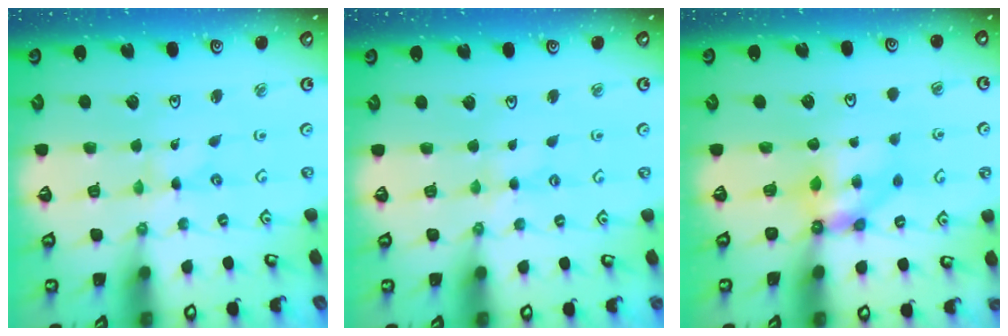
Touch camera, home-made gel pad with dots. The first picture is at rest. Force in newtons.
{"total": 1.7, "press": 1.7, "slide": 0.4}
{"total": 6.2, "press": 6.2, "slide": 0.5}